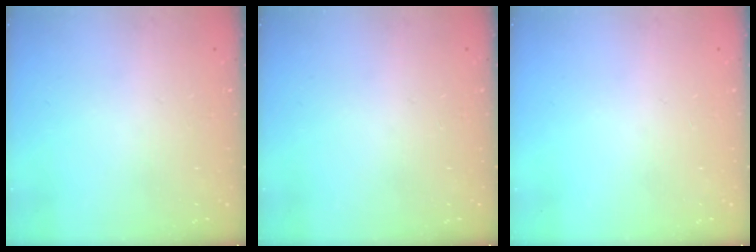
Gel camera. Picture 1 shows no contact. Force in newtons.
{"total": 0.0}
{"total": 0.0}